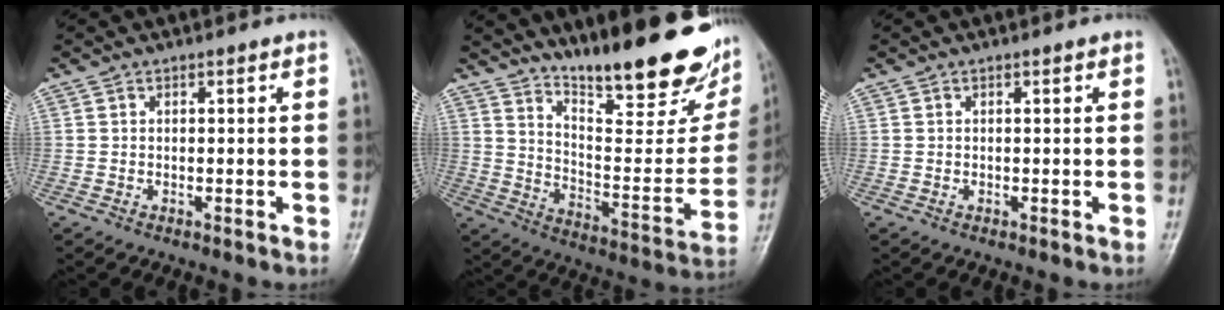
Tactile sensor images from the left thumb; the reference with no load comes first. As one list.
[{"total": 25.9, "force": [19.0, 6.5, 16.4], "torque": [-0.204, -0.106, 0.280]}, {"total": 0.0}]